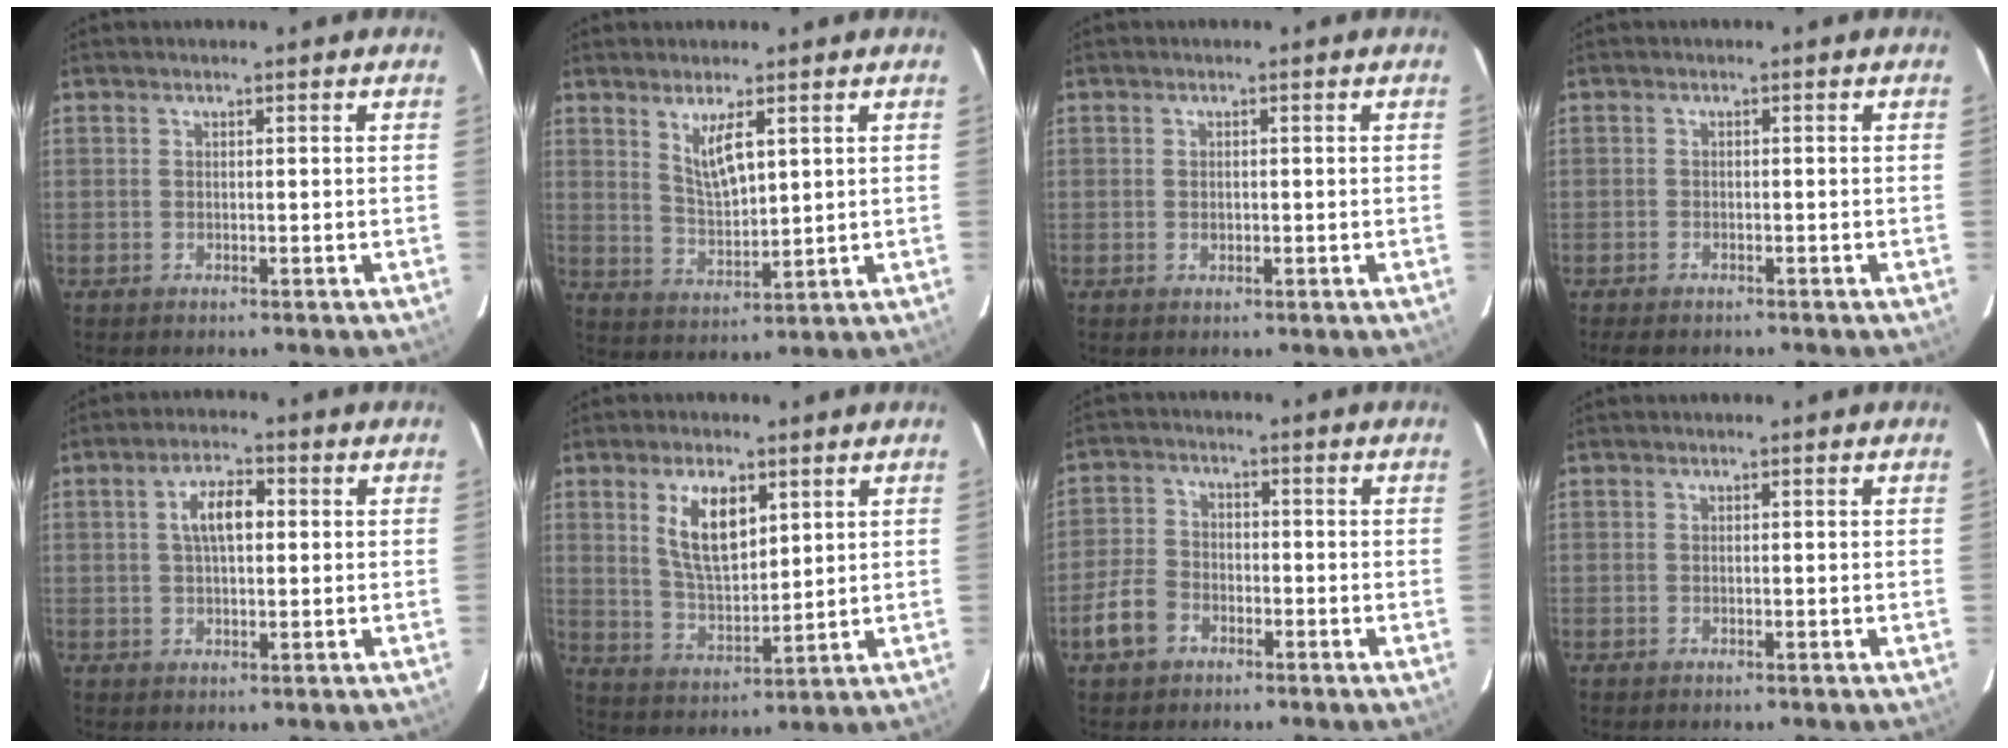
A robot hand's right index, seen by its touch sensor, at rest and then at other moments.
{"total": 6.4, "force": [3.1, 1.9, 5.2], "torque": [-0.096, -0.012, 0.066]}
{"total": 1.2, "force": [-0.3, 0.9, 0.6], "torque": [-0.011, 0.002, -0.005]}
{"total": 3.1, "force": [-2.6, 1.2, 1.2], "torque": [-0.033, -0.008, -0.043]}
{"total": 5.9, "force": [1.1, 2.7, 5.1], "torque": [-0.093, 0.015, 0.021]}
{"total": 9.7, "force": [4.1, 4.3, 7.6], "torque": [-0.145, 0.003, 0.088]}
{"total": 6.7, "force": [-3.6, 4.8, 3.0], "torque": [-0.076, 0.012, -0.067]}
{"total": 0.0}